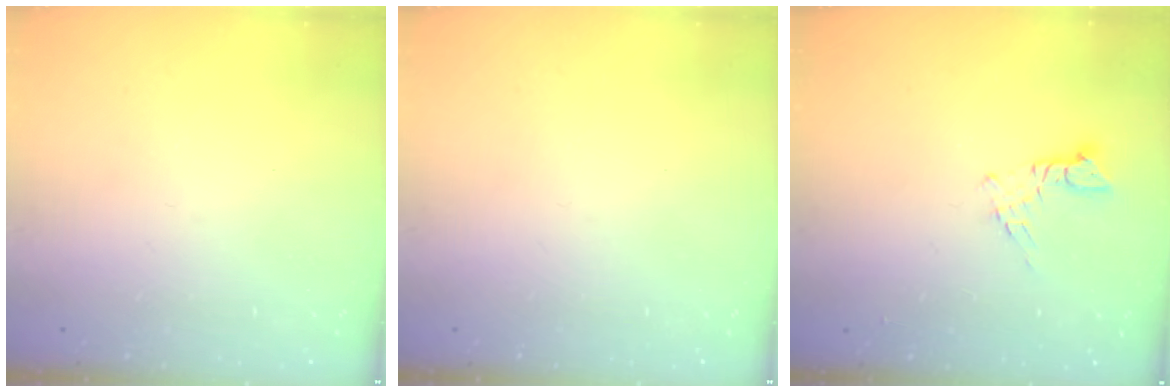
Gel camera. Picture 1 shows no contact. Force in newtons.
{"total": 0.0}
{"total": 5.2, "press": 5.2, "slide": 0.5}